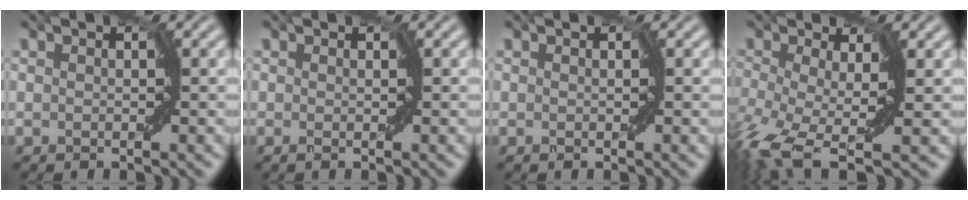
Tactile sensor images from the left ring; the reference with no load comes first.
{"total": 0.7, "force": [-0.1, 0.1, 0.7], "torque": [-0.004, -0.005, -0.004]}
{"total": 0.0}
{"total": 7.3, "force": [-3.6, 3.1, 5.5], "torque": [-0.121, -0.019, -0.082]}